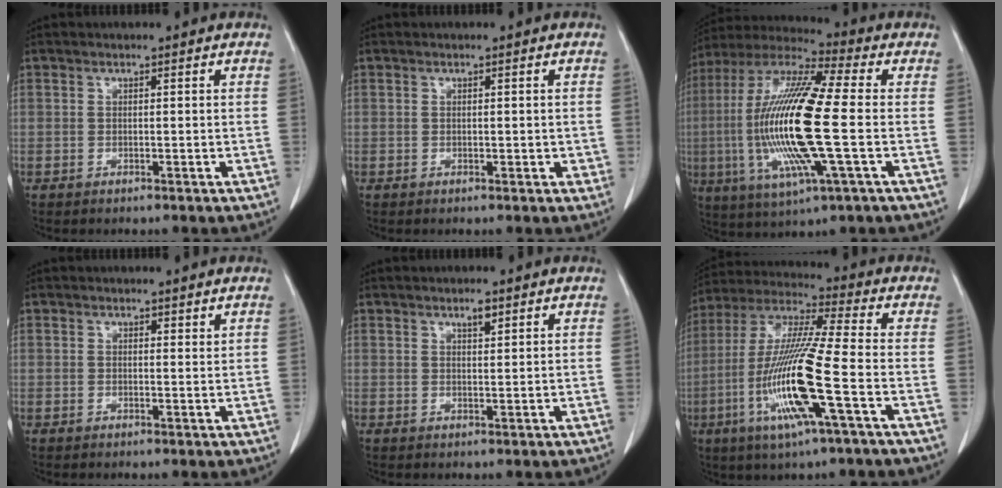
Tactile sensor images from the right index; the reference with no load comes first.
{"total": 1.2, "force": [0.0, 0.7, 0.9], "torque": [-0.011, 0.001, 0.003]}
{"total": 20.4, "force": [-2.3, 1.7, 20.2], "torque": [-0.427, -0.011, -0.049]}
{"total": 0.8, "force": [0.7, 0.3, 0.2], "torque": [-0.003, -0.003, 0.008]}
{"total": 1.7, "force": [1.1, 0.4, 1.2], "torque": [-0.021, -0.001, 0.019]}
{"total": 16.2, "force": [-4.9, -0.1, 15.5], "torque": [-0.323, -0.016, -0.101]}